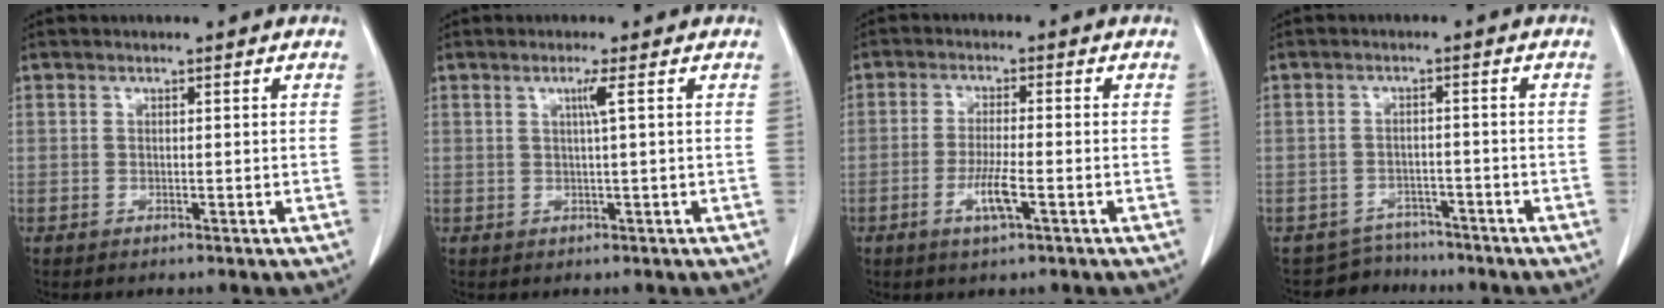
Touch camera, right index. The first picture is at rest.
{"total": 1.9, "force": [0.5, -0.6, 1.7], "torque": [-0.035, -0.002, 0.011]}
{"total": 4.7, "force": [-1.8, 0.3, 4.3], "torque": [-0.084, -0.006, -0.032]}
{"total": 4.5, "force": [-4.0, 1.6, -1.2], "torque": [0.018, 0.016, -0.062]}